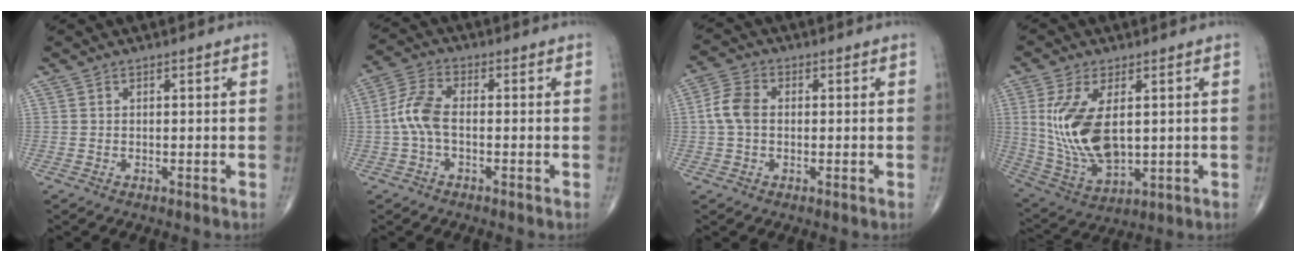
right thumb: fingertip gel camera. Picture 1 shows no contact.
{"total": 6.6, "force": [-0.8, 3.2, 5.7], "torque": [-0.133, 0.021, -0.023]}
{"total": 5.5, "force": [0.2, 3.8, 3.9], "torque": [-0.085, 0.016, -0.003]}
{"total": 14.9, "force": [2.1, 7.6, 12.7], "torque": [-0.253, -0.017, 0.057]}